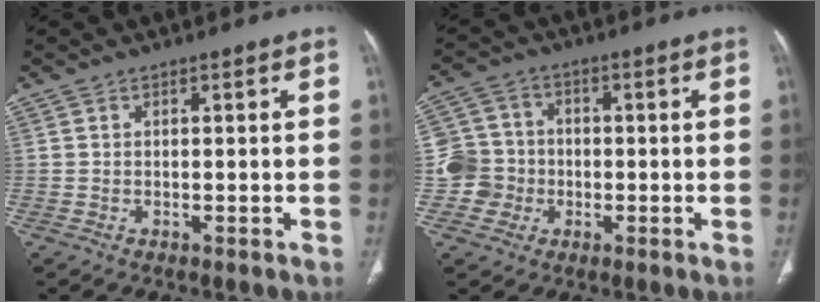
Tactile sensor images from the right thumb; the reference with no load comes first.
{"total": 7.5, "force": [-1.5, 7.2, 1.0], "torque": [0.013, 0.019, -0.033]}